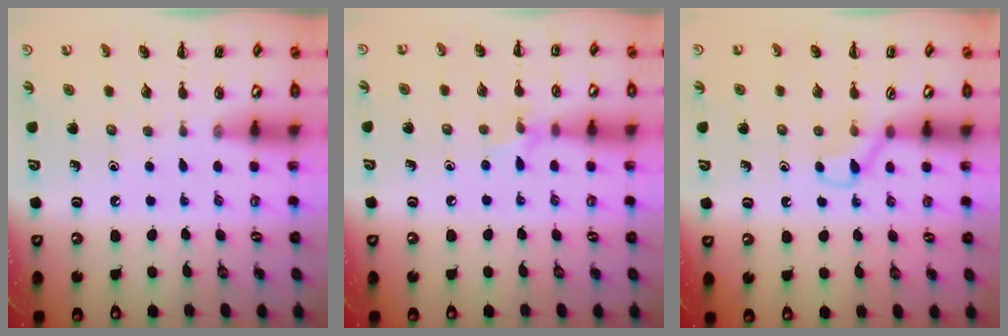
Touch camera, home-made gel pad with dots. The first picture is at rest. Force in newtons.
{"total": 5.9, "press": 5.6, "slide": 1.9}
{"total": 3.5, "press": 3.3, "slide": 1.4}